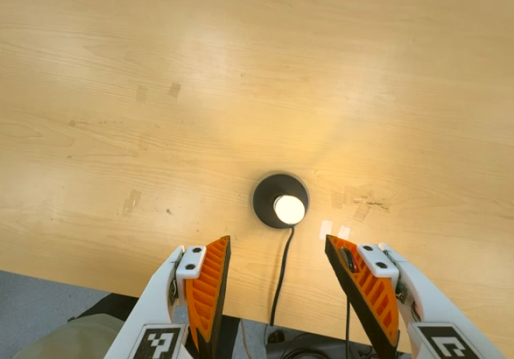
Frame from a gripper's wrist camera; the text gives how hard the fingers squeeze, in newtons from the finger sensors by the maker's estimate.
{"total": 0.0}